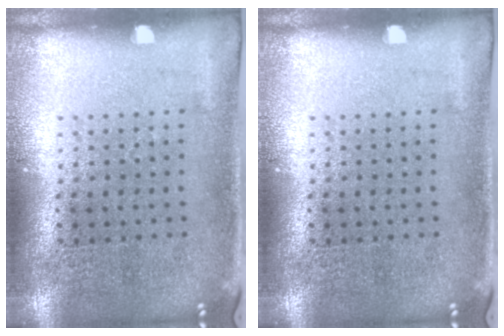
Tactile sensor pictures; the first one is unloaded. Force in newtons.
{"total": 0.0}